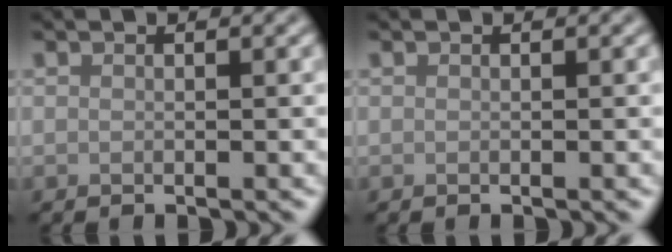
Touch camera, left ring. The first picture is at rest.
{"total": 0.0}